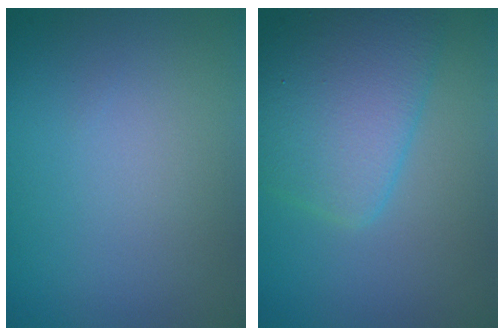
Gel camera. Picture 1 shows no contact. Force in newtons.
{"total": 5.5, "press": 5.4, "slide": 0.2}